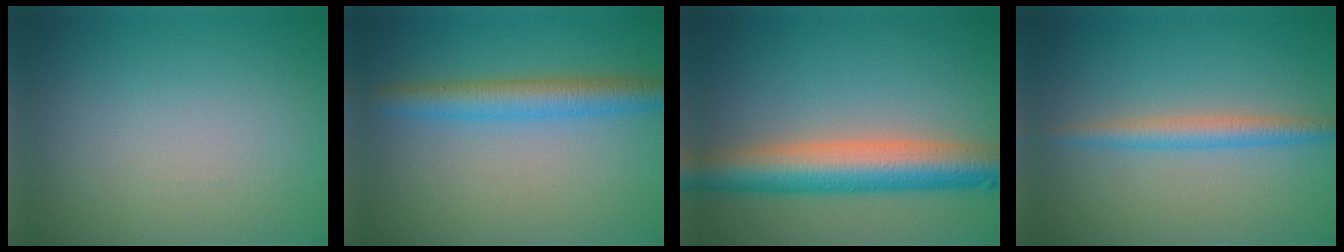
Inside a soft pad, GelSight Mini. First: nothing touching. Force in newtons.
{"total": 4.0, "press": 4.0, "slide": 0.2}
{"total": 7.6, "press": 7.6, "slide": 0.1}
{"total": 2.5, "press": 2.5, "slide": 0.1}